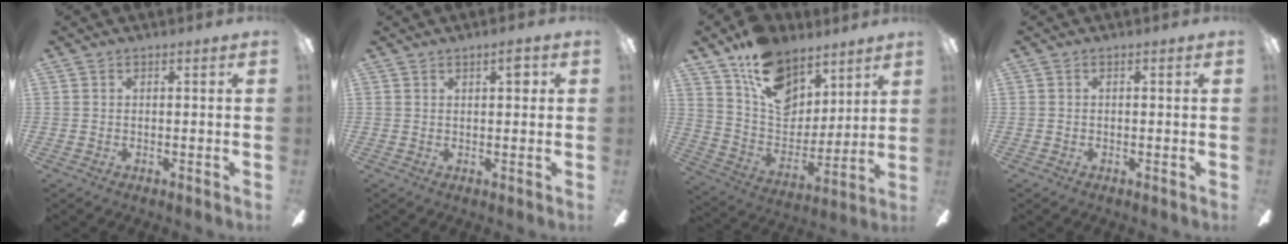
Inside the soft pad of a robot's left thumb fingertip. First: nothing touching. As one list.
[{"total": 3.2, "force": [1.5, 1.1, 2.6], "torque": [-0.031, -0.005, 0.019]}, {"total": 17.2, "force": [10.9, 10.7, 7.9], "torque": [-0.139, -0.061, 0.208]}, {"total": 0.0}]